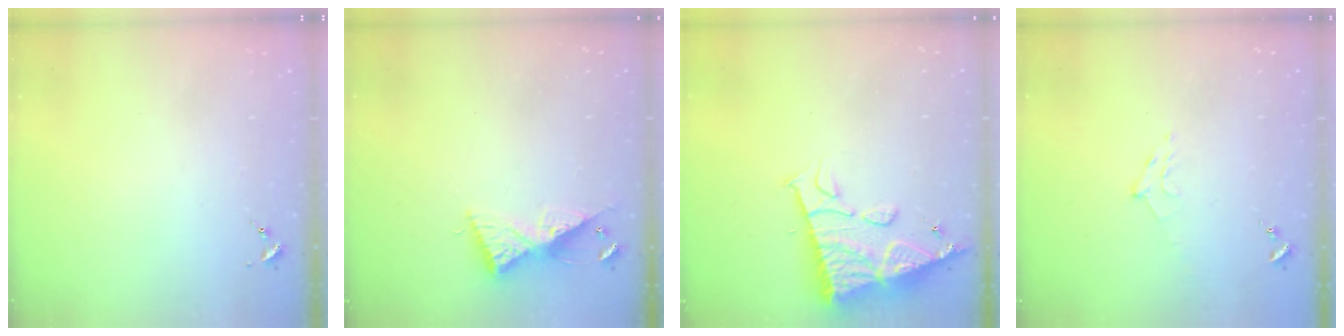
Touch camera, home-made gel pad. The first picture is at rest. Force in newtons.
{"total": 9.1, "press": 9.1, "slide": 0.4}
{"total": 13.2, "press": 13.1, "slide": 1.2}
{"total": 9.4, "press": 9.4, "slide": 0.9}